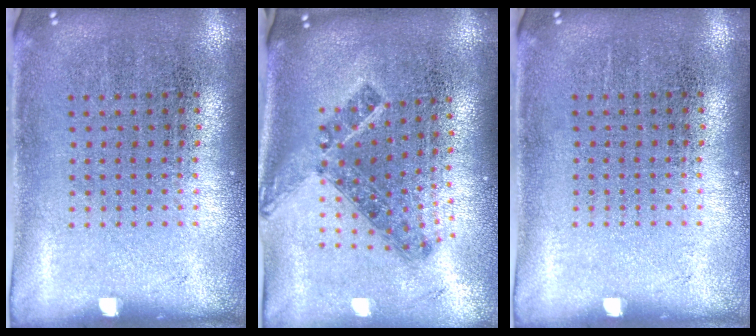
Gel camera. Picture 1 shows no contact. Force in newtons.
{"total": 1.2, "press": 1.0, "slide": 0.8}
{"total": 0.0}